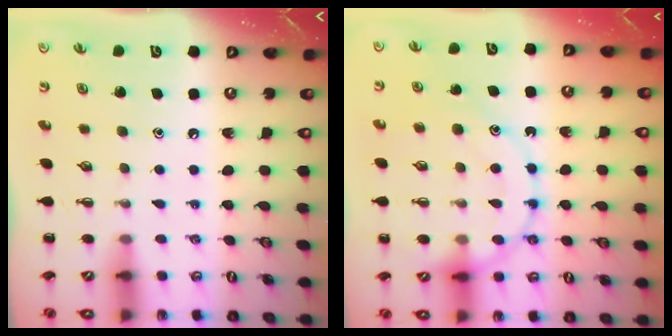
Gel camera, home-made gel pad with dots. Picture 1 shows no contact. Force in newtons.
{"total": 17.0, "press": 16.8, "slide": 2.6}